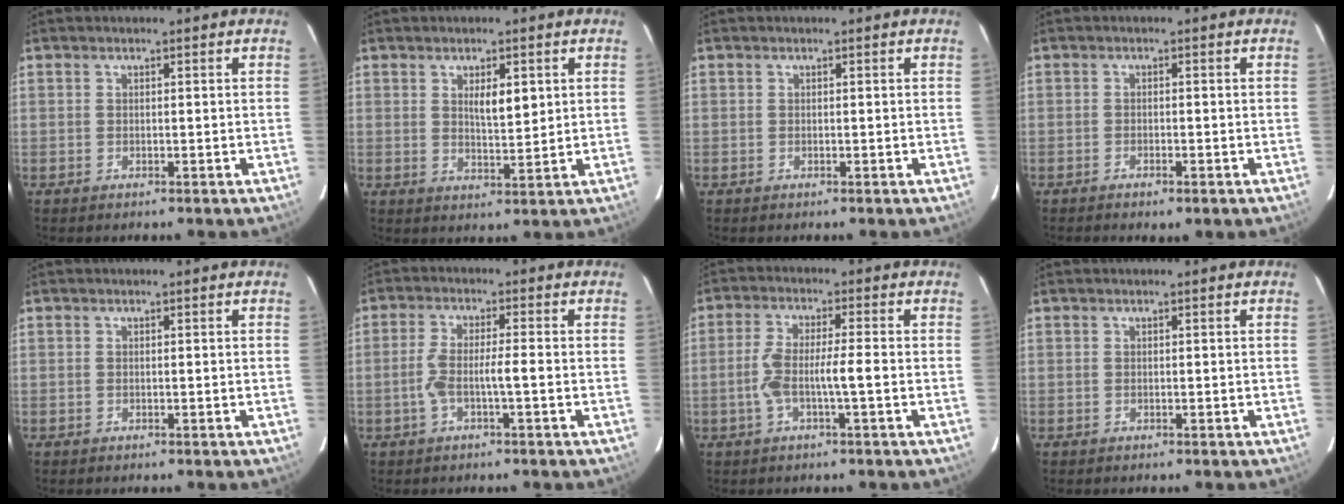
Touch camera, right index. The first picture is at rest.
{"total": 4.7, "force": [1.5, 1.5, 4.2], "torque": [-0.072, -0.001, 0.028]}
{"total": 0.0}
{"total": 2.4, "force": [-1.3, 0.8, 1.8], "torque": [-0.035, 0.000, -0.017]}
{"total": 0.0}
{"total": 5.1, "force": [-1.4, 0.7, 4.8], "torque": [-0.100, 0.016, -0.022]}
{"total": 6.4, "force": [-1.6, 0.7, 6.1], "torque": [-0.124, 0.015, -0.028]}
{"total": 0.0}